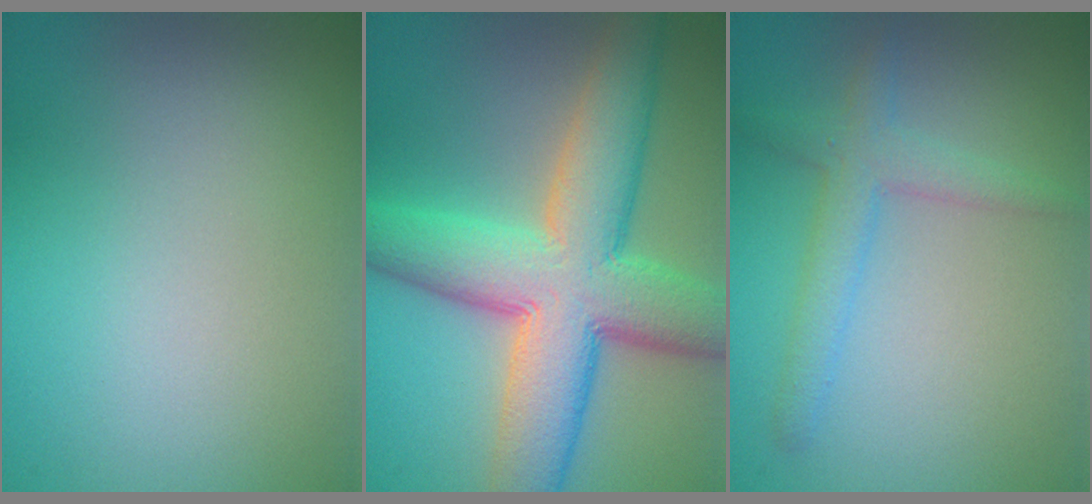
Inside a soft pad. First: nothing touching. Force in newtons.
{"total": 11.2, "press": 11.2, "slide": 0.2}
{"total": 2.9, "press": 2.9, "slide": 0.1}